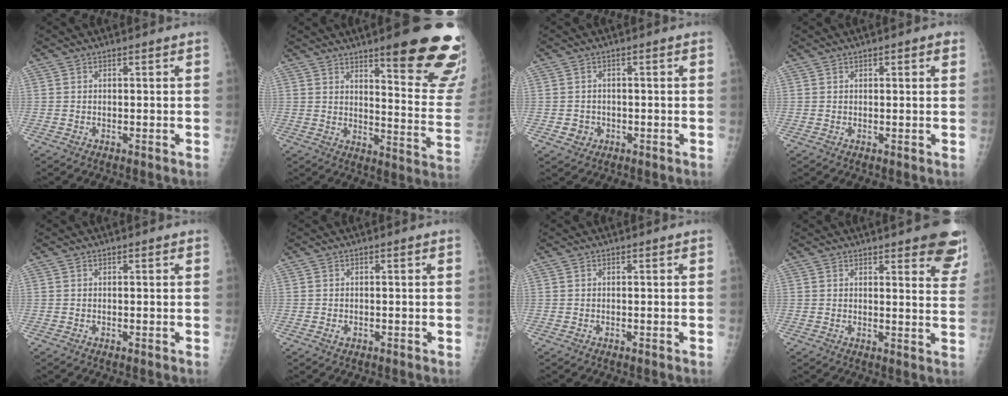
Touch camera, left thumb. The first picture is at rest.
{"total": 21.0, "force": [13.4, 3.8, 15.8], "torque": [-0.171, -0.083, 0.177]}
{"total": 2.4, "force": [-0.9, 2.2, 0.5], "torque": [0.003, 0.007, -0.009]}
{"total": 2.1, "force": [1.0, 0.7, 1.6], "torque": [-0.016, 0.000, 0.011]}
{"total": 0.0}
{"total": 0.8, "force": [-0.4, 0.6, 0.4], "torque": [-0.003, 0.001, -0.004]}
{"total": 0.0}
{"total": 10.8, "force": [7.6, 2.9, 7.0], "torque": [-0.049, -0.036, 0.077]}